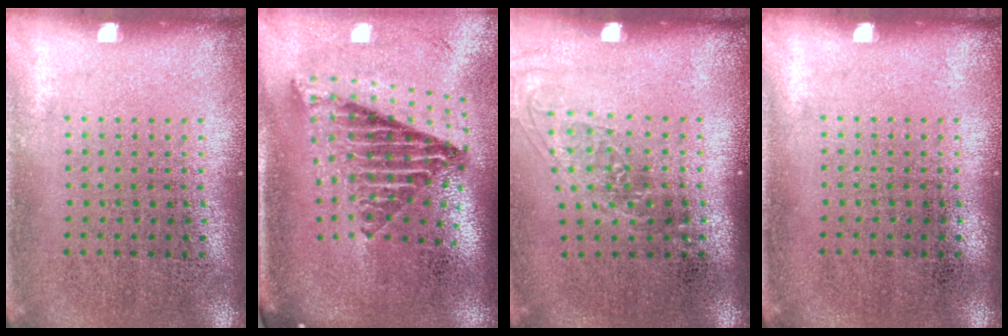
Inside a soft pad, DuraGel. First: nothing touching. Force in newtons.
{"total": 2.7, "press": 1.8, "slide": 2.0}
{"total": 1.3, "press": 1.1, "slide": 0.8}
{"total": 0.0}